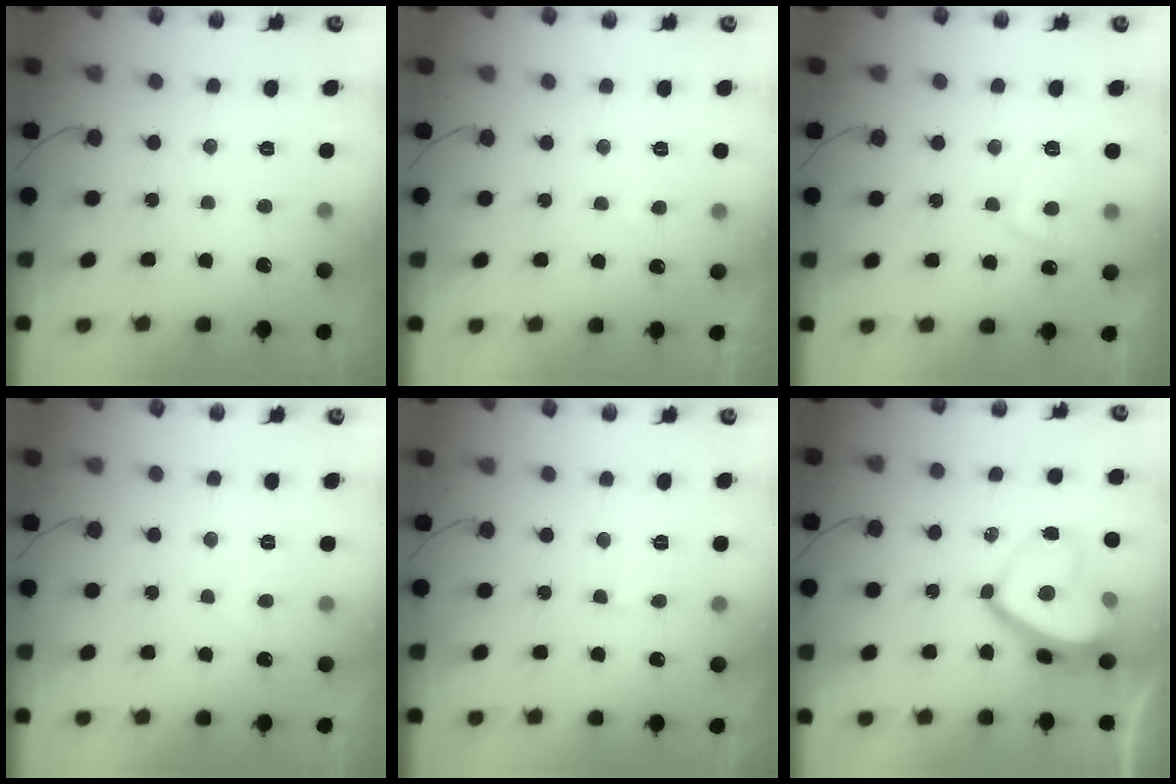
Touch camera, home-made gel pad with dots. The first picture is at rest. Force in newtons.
{"total": 0.8, "press": 0.7, "slide": 0.5}
{"total": 5.4, "press": 5.4, "slide": 0.8}
{"total": 2.0, "press": 1.9, "slide": 0.4}
{"total": 2.6, "press": 2.6, "slide": 0.3}
{"total": 10.2, "press": 10.0, "slide": 1.9}